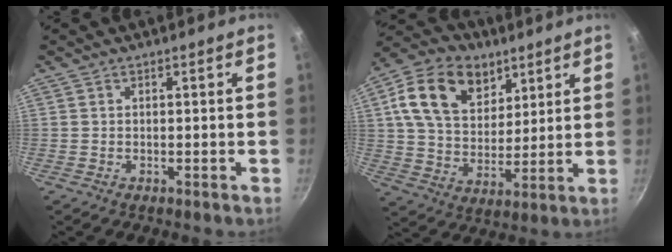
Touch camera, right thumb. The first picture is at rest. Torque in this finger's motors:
{"motor_torque": [0.84, 1.46, 0.73, -0.05, 0.16]}